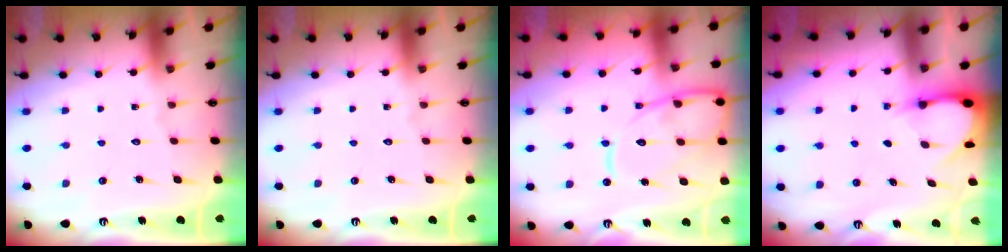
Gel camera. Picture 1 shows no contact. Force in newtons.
{"total": 0.0}
{"total": 13.8, "press": 13.7, "slide": 1.5}
{"total": 3.3, "press": 3.3, "slide": 0.5}